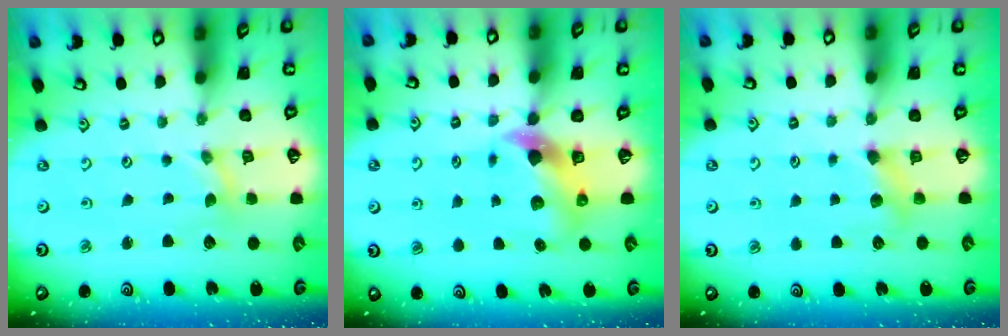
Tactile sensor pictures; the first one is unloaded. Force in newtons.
{"total": 7.9, "press": 7.8, "slide": 1.3}
{"total": 4.9, "press": 4.8, "slide": 0.5}